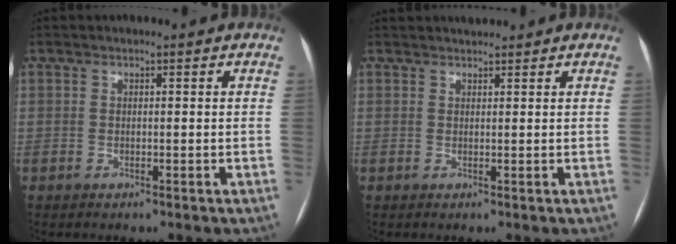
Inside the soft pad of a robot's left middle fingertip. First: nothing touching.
{"total": 2.1, "force": [2.0, 0.5, 0.3], "torque": [-0.003, 0.021, 0.033]}